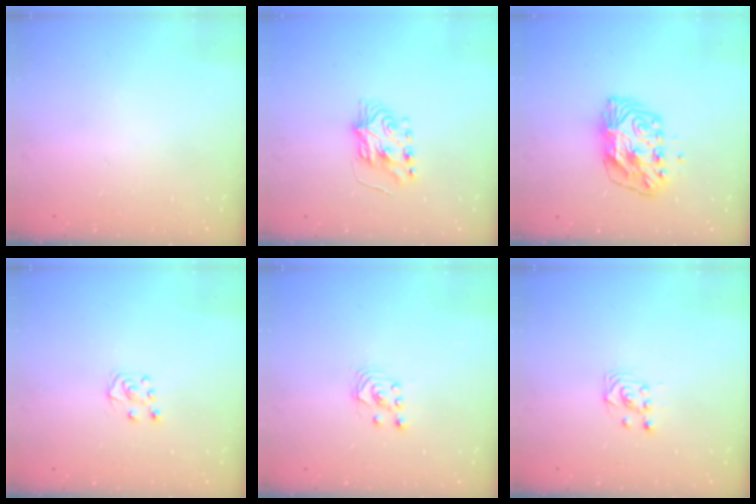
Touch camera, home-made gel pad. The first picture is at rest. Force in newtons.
{"total": 7.1, "press": 7.1, "slide": 0.8}
{"total": 8.9, "press": 8.8, "slide": 0.9}
{"total": 4.9, "press": 4.9, "slide": 0.6}
{"total": 2.6, "press": 2.6, "slide": 0.3}
{"total": 3.9, "press": 3.8, "slide": 0.3}